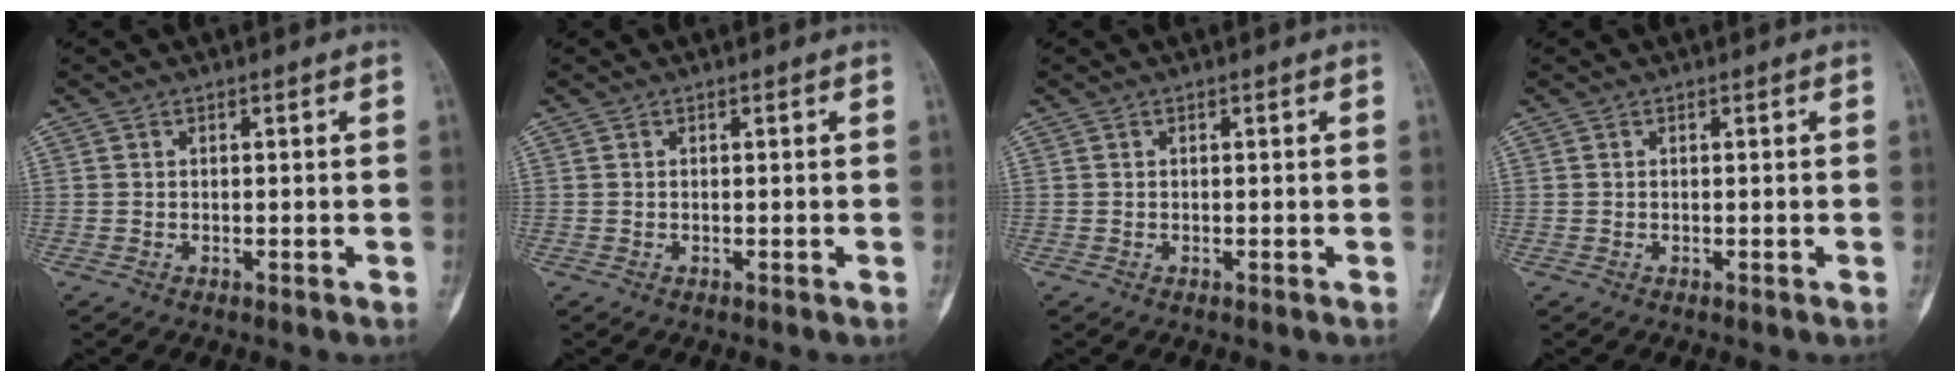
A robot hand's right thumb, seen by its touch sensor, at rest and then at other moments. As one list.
[{"total": 0.0}, {"total": 0.0}, {"total": 0.0}]